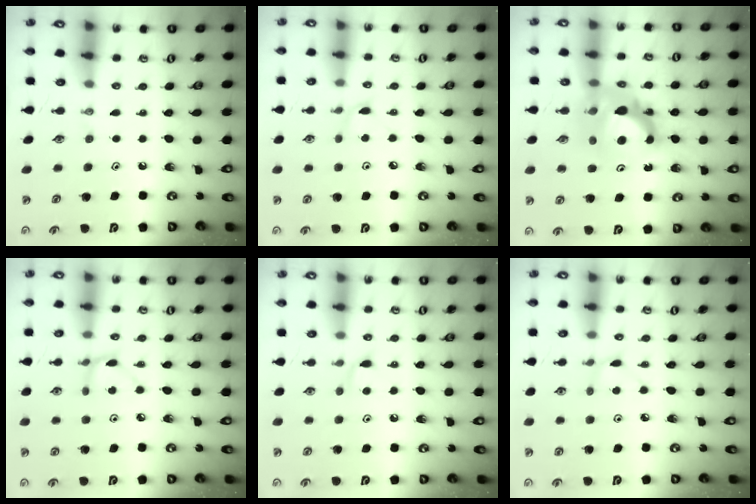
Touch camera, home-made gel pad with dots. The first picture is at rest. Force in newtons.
{"total": 3.7, "press": 3.7, "slide": 0.5}
{"total": 12.7, "press": 12.7, "slide": 0.9}
{"total": 4.0, "press": 4.0, "slide": 0.4}
{"total": 4.7, "press": 4.7, "slide": 0.6}
{"total": 2.5, "press": 2.5, "slide": 0.3}